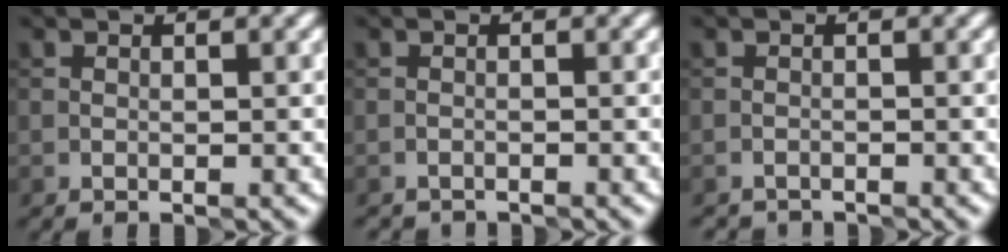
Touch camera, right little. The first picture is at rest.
{"total": 1.3, "force": [-1.3, 0.0, -0.2], "torque": [0.007, -0.003, -0.022]}
{"total": 1.6, "force": [-1.6, 0.0, -0.2], "torque": [0.008, -0.003, -0.025]}